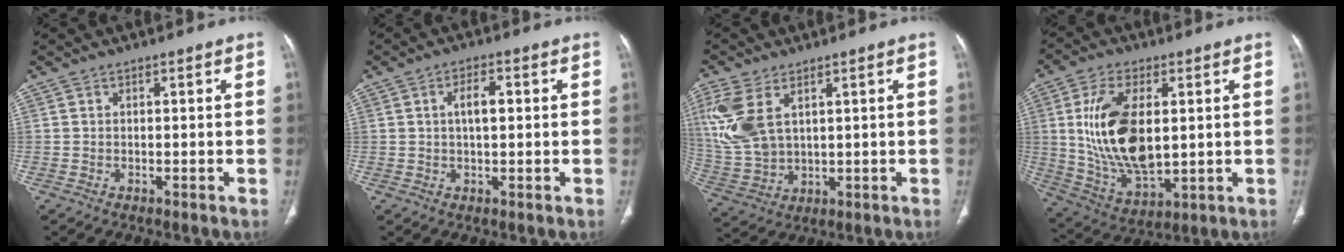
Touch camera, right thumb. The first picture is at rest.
{"total": 4.3, "force": [0.8, 1.9, 3.8], "torque": [-0.065, 0.005, 0.013]}
{"total": 12.8, "force": [4.9, 7.4, 9.2], "torque": [-0.222, -0.008, 0.115]}
{"total": 17.5, "force": [2.3, 9.1, 14.8], "torque": [-0.277, -0.016, 0.056]}